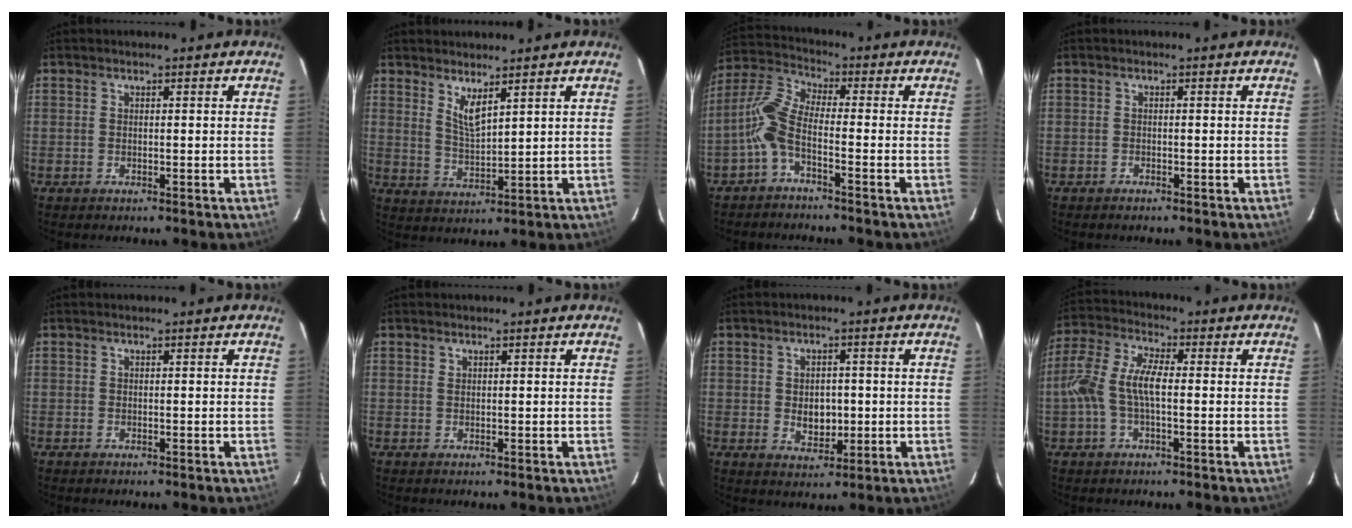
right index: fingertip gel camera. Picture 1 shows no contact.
{"total": 4.0, "force": [3.0, 0.3, 2.6], "torque": [-0.050, -0.011, 0.056]}
{"total": 6.5, "force": [-2.6, 1.9, 5.6], "torque": [-0.138, 0.017, -0.060]}
{"total": 0.7, "force": [-0.7, 0.1, 0.0], "torque": [-0.006, 0.002, -0.012]}
{"total": 0.0}
{"total": 0.0}
{"total": 5.2, "force": [-0.4, 3.8, 3.6], "torque": [-0.061, -0.003, 0.002]}
{"total": 9.1, "force": [-0.9, 3.6, 8.3], "torque": [-0.184, 0.018, -0.021]}